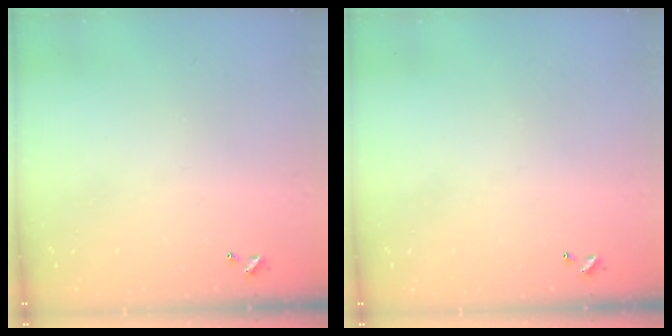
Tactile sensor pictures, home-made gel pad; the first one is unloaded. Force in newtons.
{"total": 0.0}